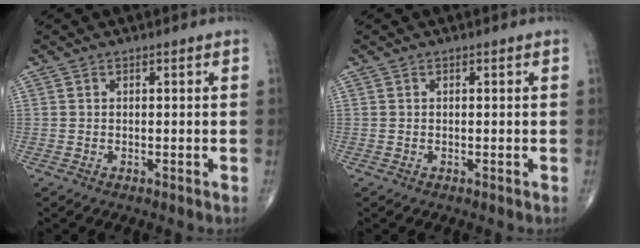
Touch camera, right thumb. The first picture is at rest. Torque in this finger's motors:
{"motor_torque": [-0.01, 0.03, -0.07, -0.06, 0.01]}